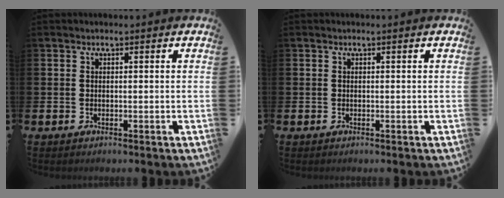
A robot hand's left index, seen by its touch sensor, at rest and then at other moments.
{"total": 0.0}